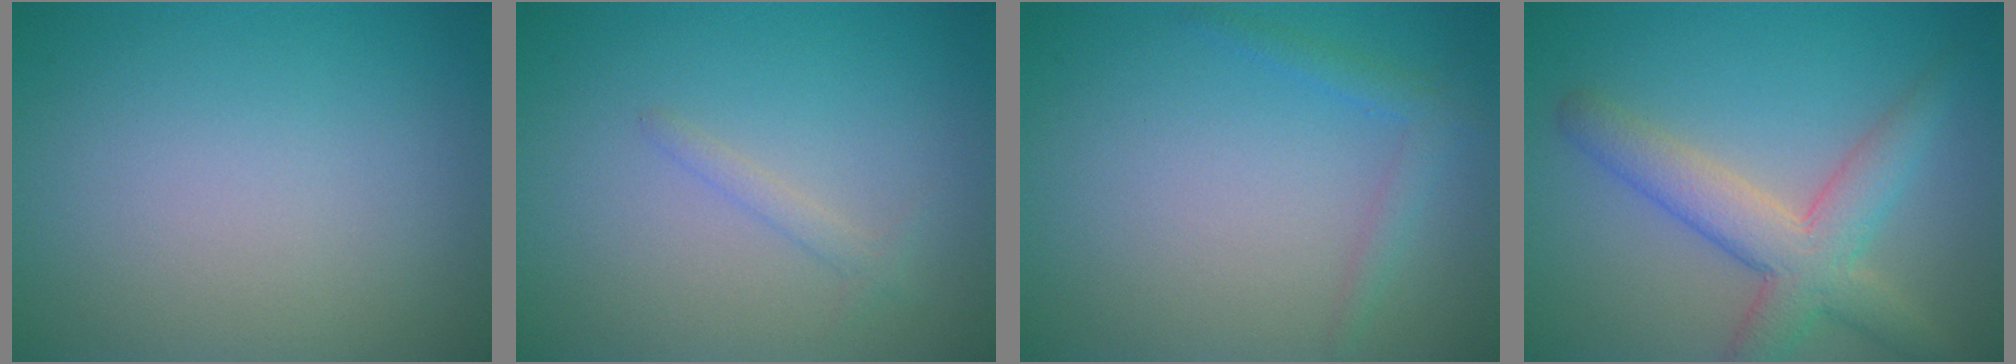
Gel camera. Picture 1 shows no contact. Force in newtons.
{"total": 1.1, "press": 1.1, "slide": 0.1}
{"total": 1.6, "press": 1.6, "slide": 0.1}
{"total": 5.5, "press": 5.5, "slide": 0.5}